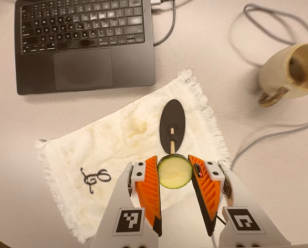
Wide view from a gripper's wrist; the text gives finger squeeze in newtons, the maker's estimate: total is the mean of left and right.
{"total": 10.3, "left": 10.2, "right": 10.4}